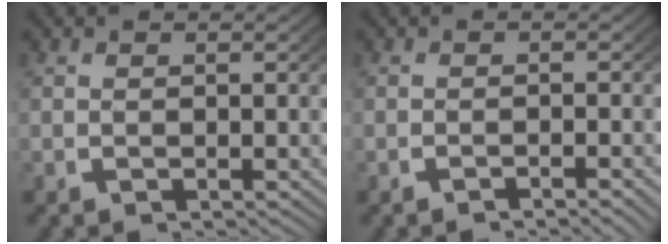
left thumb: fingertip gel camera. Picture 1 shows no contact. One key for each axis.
{"total": 2.0, "fx": -1.6, "fy": 0.4, "fz": 1.0, "tx": -0.013, "ty": 0.003, "tz": -0.028}